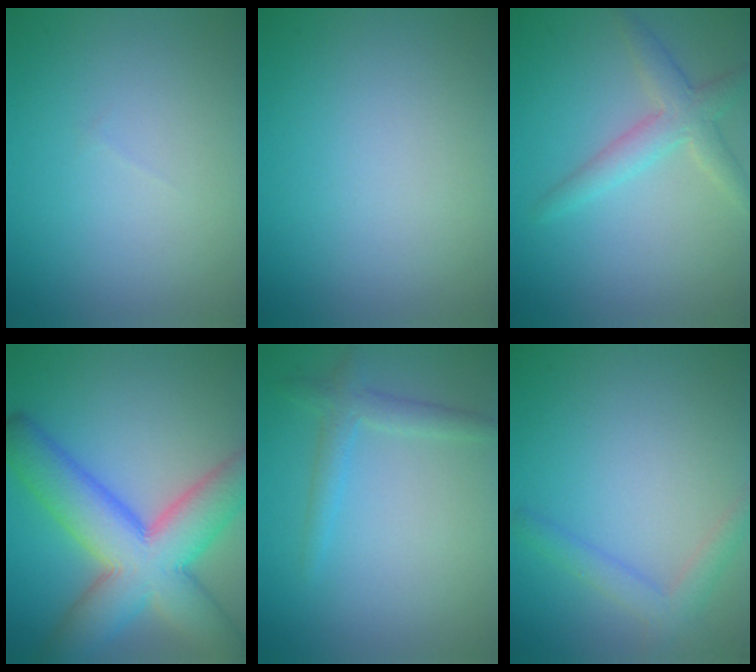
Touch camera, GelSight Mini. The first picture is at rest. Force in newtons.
{"total": 0.0}
{"total": 3.1, "press": 3.1, "slide": 0.2}
{"total": 11.4, "press": 11.4, "slide": 0.5}
{"total": 2.1, "press": 2.1, "slide": 0.1}
{"total": 2.3, "press": 2.3, "slide": 0.3}